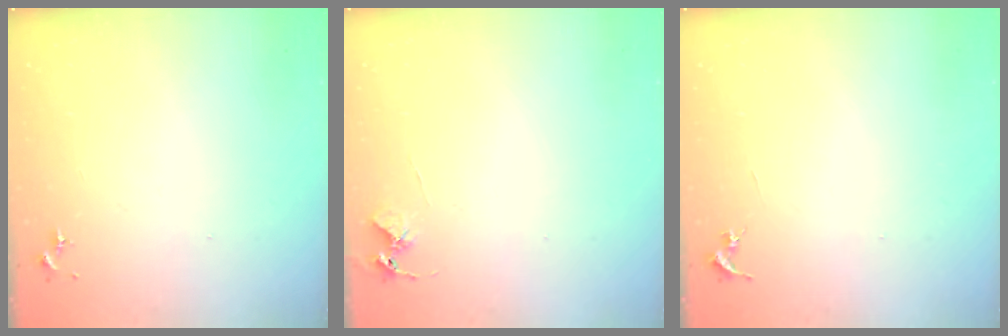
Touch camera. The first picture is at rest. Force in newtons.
{"total": 4.9, "press": 4.9, "slide": 0.3}
{"total": 0.0}